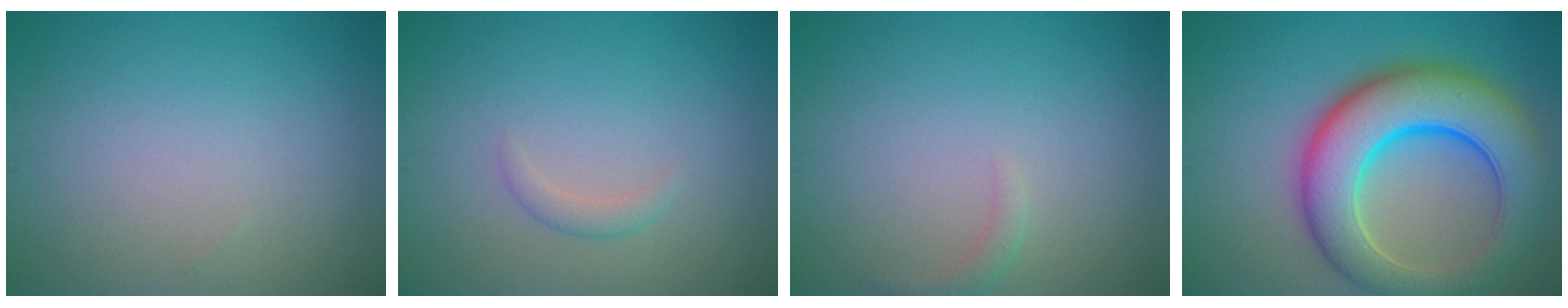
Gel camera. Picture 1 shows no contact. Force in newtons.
{"total": 1.1, "press": 1.1, "slide": 0.1}
{"total": 1.0, "press": 1.0, "slide": 0.1}
{"total": 10.9, "press": 10.9, "slide": 0.2}